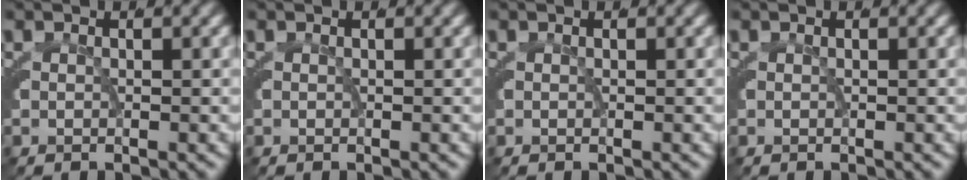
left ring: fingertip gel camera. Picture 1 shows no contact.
{"total": 0.0}
{"total": 0.0}
{"total": 0.0}